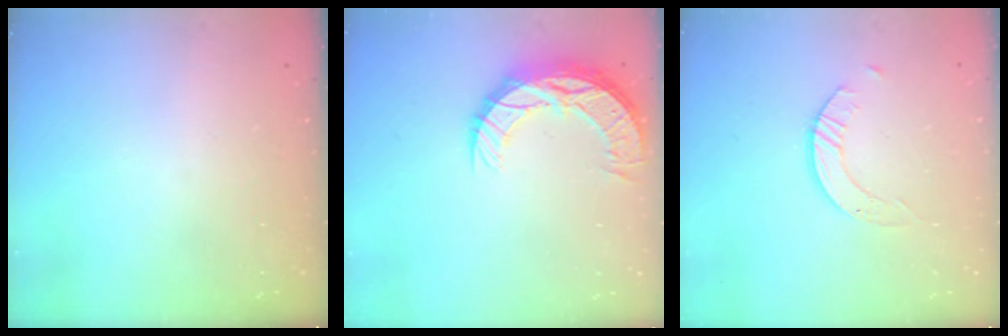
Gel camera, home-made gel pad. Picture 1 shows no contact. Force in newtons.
{"total": 12.2, "press": 12.2, "slide": 0.8}
{"total": 2.6, "press": 2.5, "slide": 0.3}